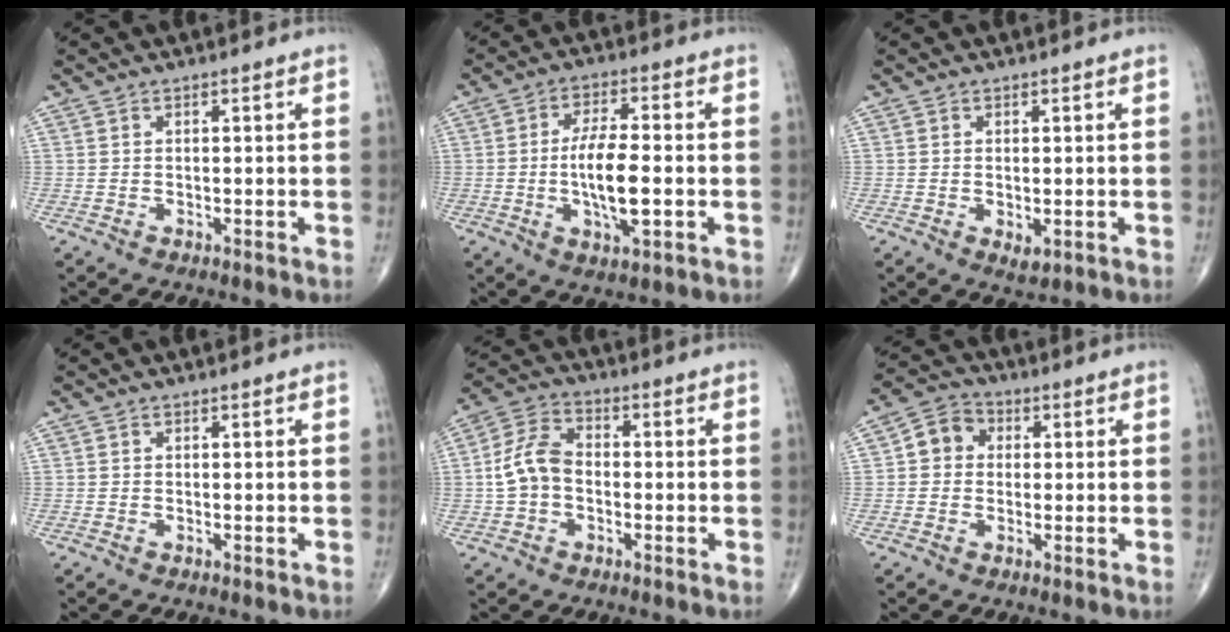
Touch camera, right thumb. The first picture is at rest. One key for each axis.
{"total": 11.2, "fx": -1.8, "fy": 3.8, "fz": 10.4, "tx": -0.198, "ty": 0.014, "tz": -0.037}
{"total": 2.1, "fx": -0.4, "fy": 1.1, "fz": 1.8, "tx": -0.028, "ty": -0.006, "tz": -0.002}
{"total": 0.0}
{"total": 8.1, "fx": -1.0, "fy": 5.7, "fz": 5.7, "tx": -0.108, "ty": 0.029, "tz": -0.030}
{"total": 5.8, "fx": 0.5, "fy": 5.0, "fz": 2.8, "tx": -0.029, "ty": 0.015, "tz": -0.004}